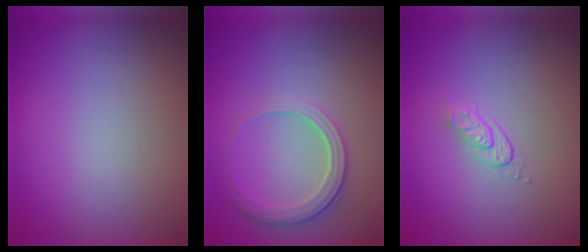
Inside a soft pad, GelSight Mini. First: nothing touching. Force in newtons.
{"total": 2.7, "press": 2.5, "slide": 1.2}
{"total": 1.5, "press": 0.8, "slide": 1.3}